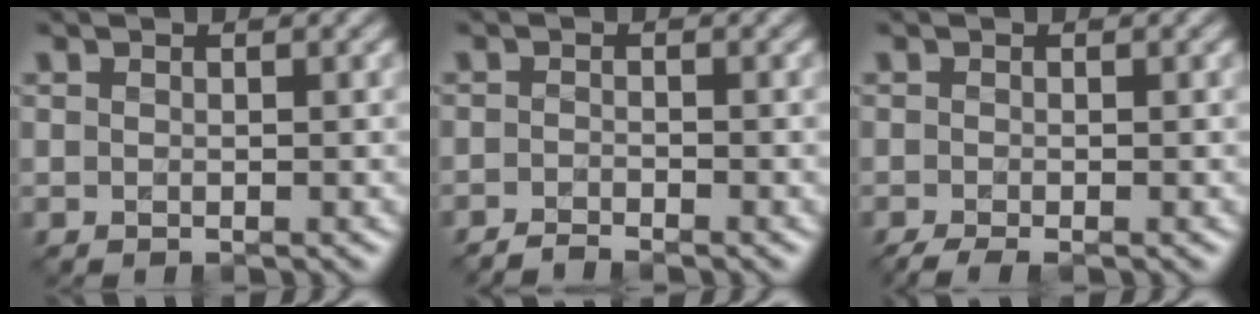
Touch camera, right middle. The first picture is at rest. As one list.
[{"total": 1.4, "force": [-1.3, 0.1, 0.4], "torque": [-0.004, -0.001, -0.030]}, {"total": 2.0, "force": [-1.5, 0.3, 1.2], "torque": [-0.022, -0.006, -0.031]}]